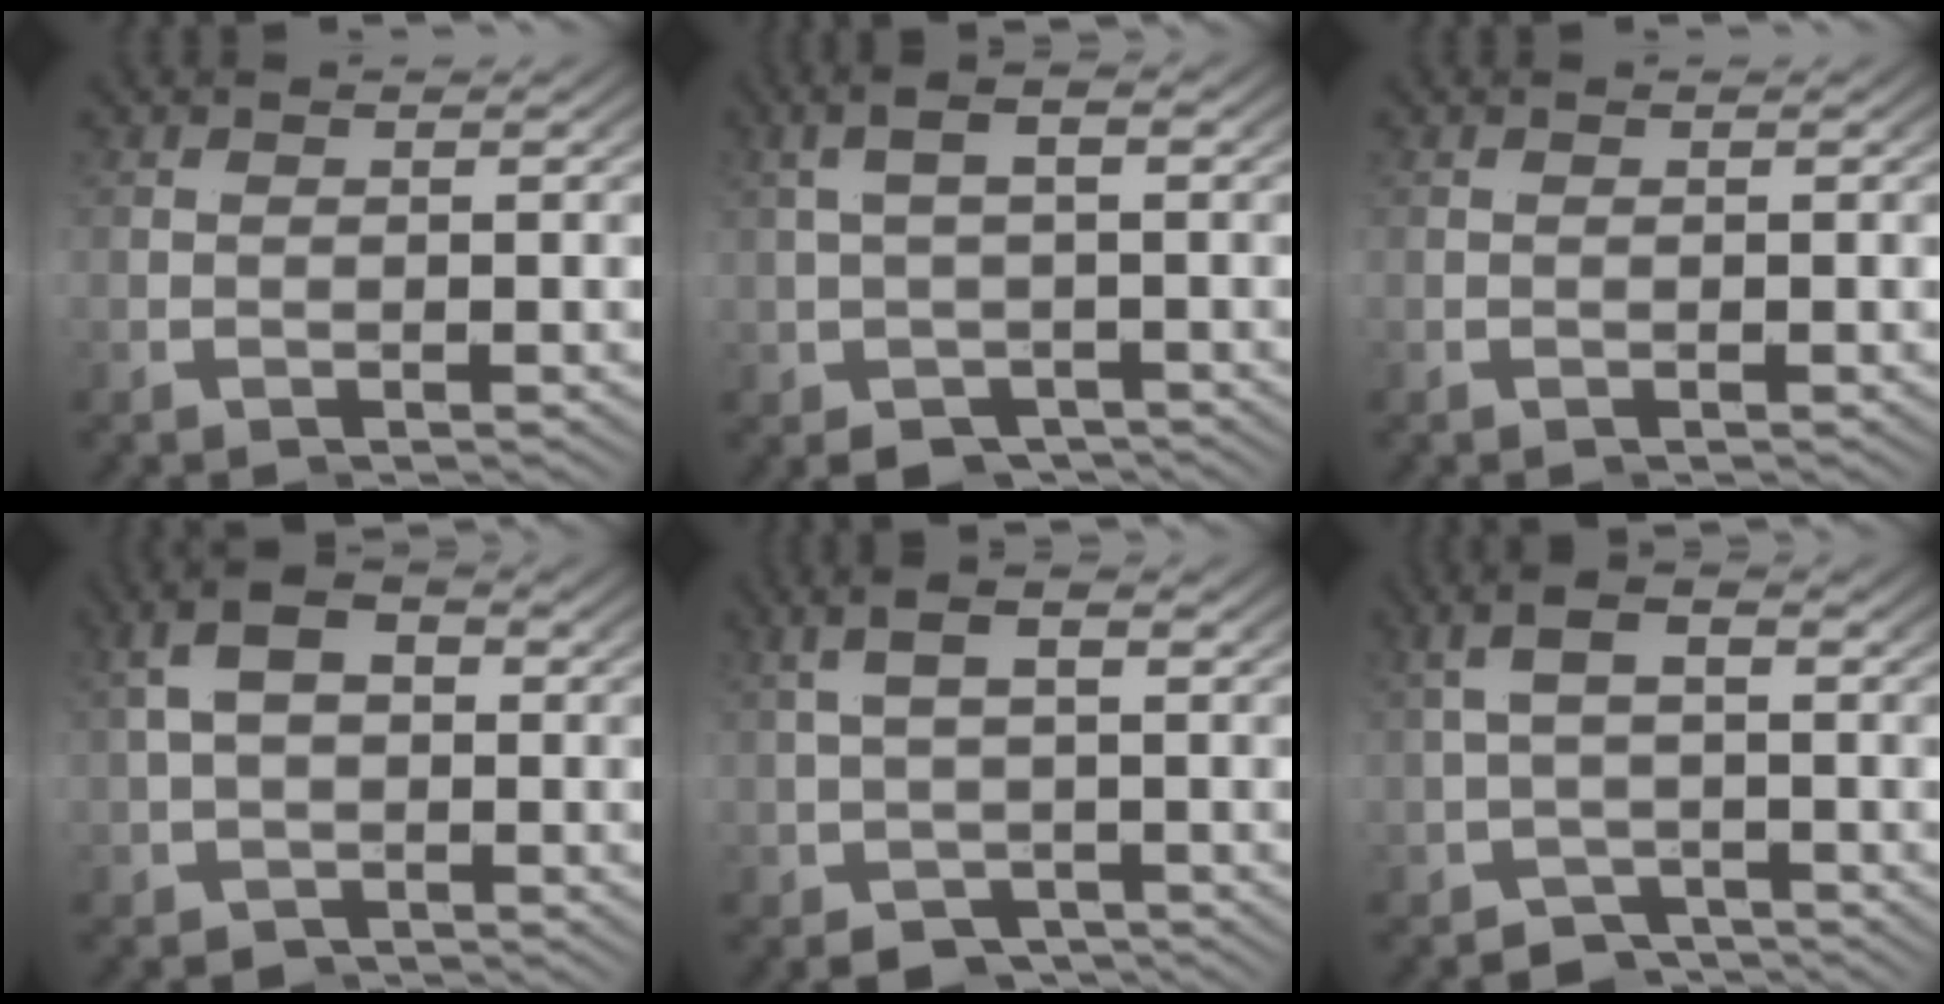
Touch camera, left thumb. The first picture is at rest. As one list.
[{"total": 3.3, "force": [-0.5, 1.8, 2.7], "torque": [-0.037, 0.002, -0.009]}, {"total": 0.0}, {"total": 5.2, "force": [0.5, 3.9, 3.3], "torque": [-0.057, -0.007, 0.014]}, {"total": 3.7, "force": [-0.6, 2.2, 2.9], "torque": [-0.043, -0.002, -0.008]}, {"total": 3.8, "force": [-0.2, 2.6, 2.7], "torque": [-0.049, -0.004, -0.006]}]